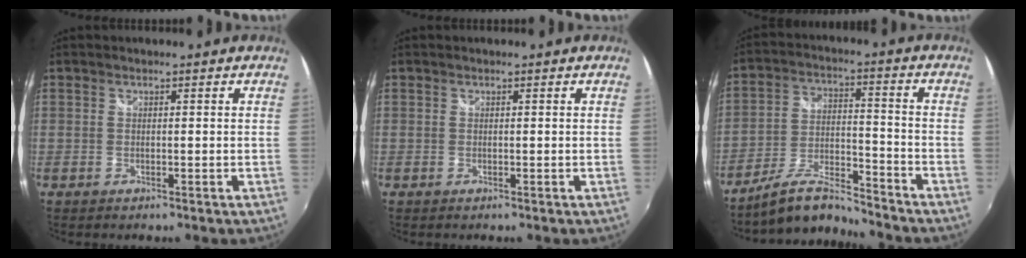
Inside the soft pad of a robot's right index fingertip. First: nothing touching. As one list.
[{"total": 0.0}, {"total": 10.0, "force": [-9.5, 1.1, 2.9], "torque": [-0.066, 0.013, -0.175]}]